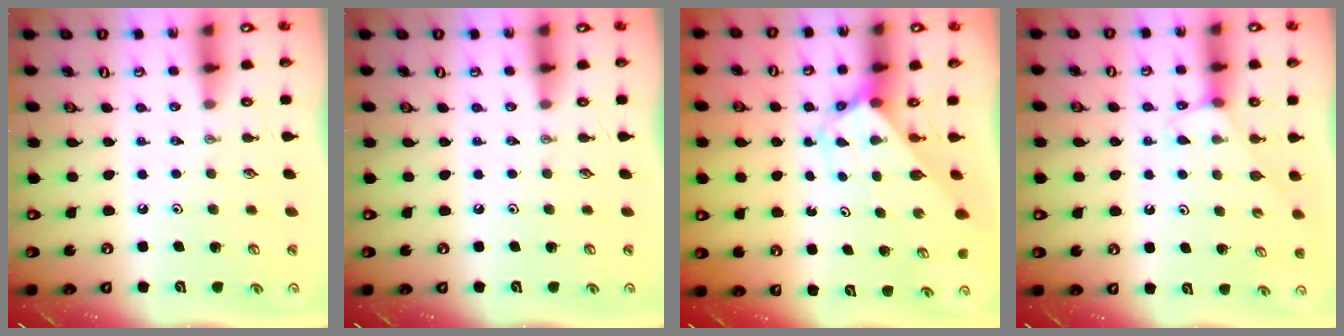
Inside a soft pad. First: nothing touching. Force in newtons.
{"total": 0.0}
{"total": 2.9, "press": 2.9, "slide": 0.2}
{"total": 5.3, "press": 5.2, "slide": 0.7}